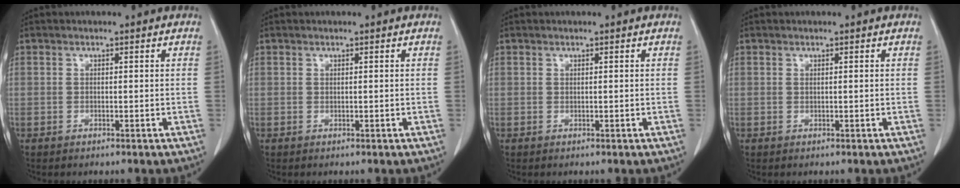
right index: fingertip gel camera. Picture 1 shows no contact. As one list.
[{"total": 0.0}, {"total": 0.0}, {"total": 0.0}]